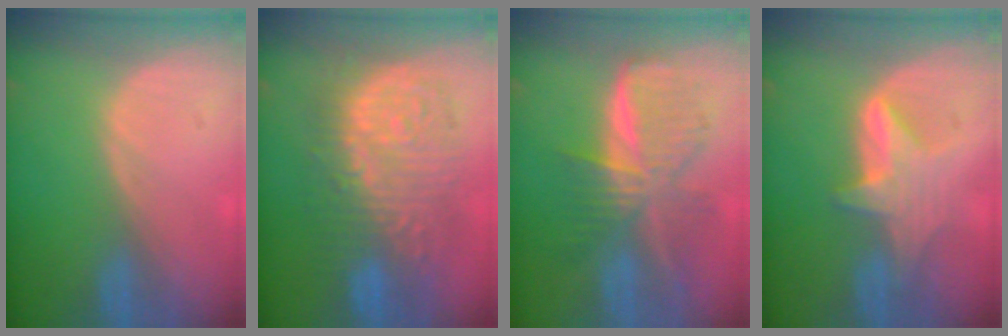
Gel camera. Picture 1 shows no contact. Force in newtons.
{"total": 13.4, "press": 13.4, "slide": 1.3}
{"total": 9.1, "press": 9.1, "slide": 0.6}
{"total": 5.6, "press": 5.6, "slide": 0.4}